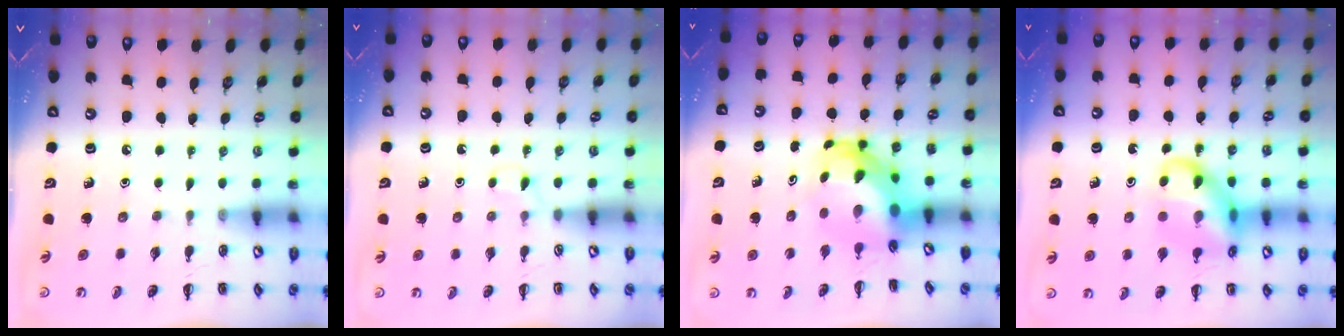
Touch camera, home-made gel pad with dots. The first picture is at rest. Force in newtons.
{"total": 2.3, "press": 2.2, "slide": 0.8}
{"total": 6.2, "press": 5.9, "slide": 1.6}
{"total": 14.6, "press": 14.5, "slide": 1.8}